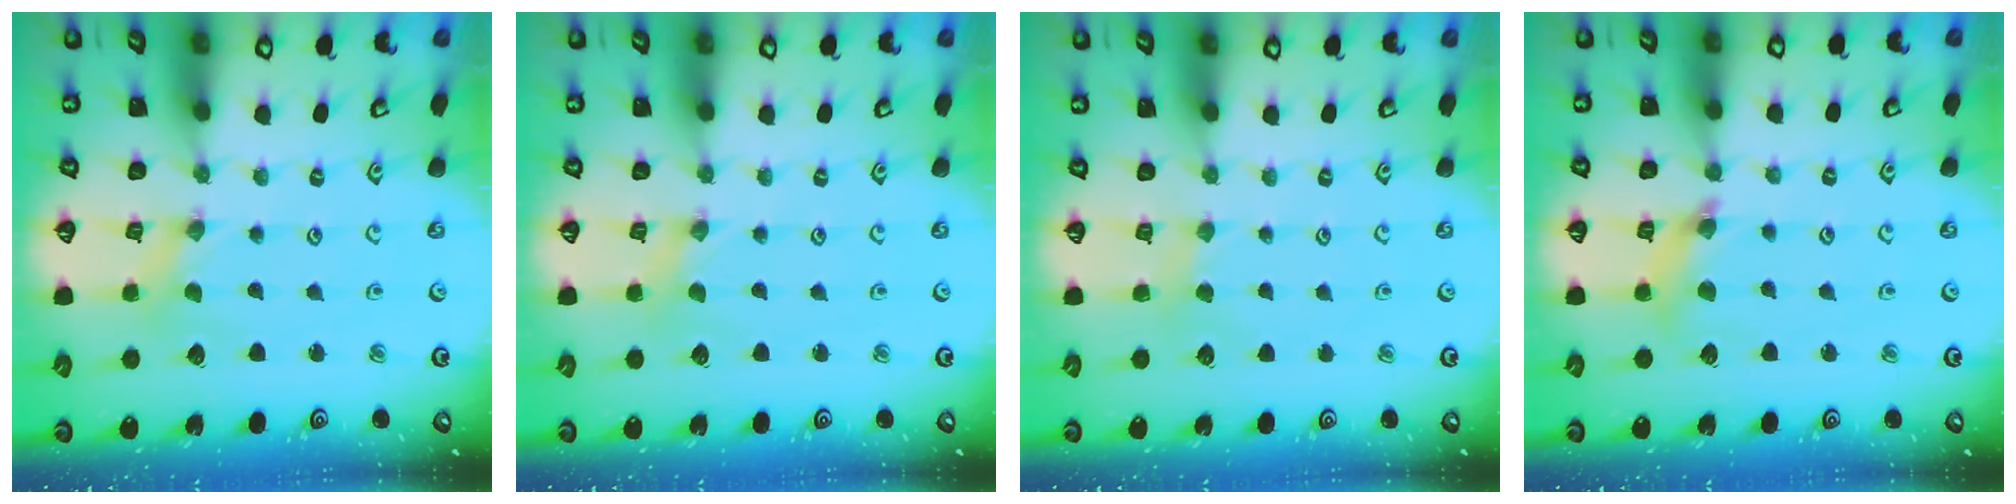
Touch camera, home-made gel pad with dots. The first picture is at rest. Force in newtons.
{"total": 0.0}
{"total": 2.5, "press": 2.4, "slide": 0.4}
{"total": 7.8, "press": 7.7, "slide": 0.9}